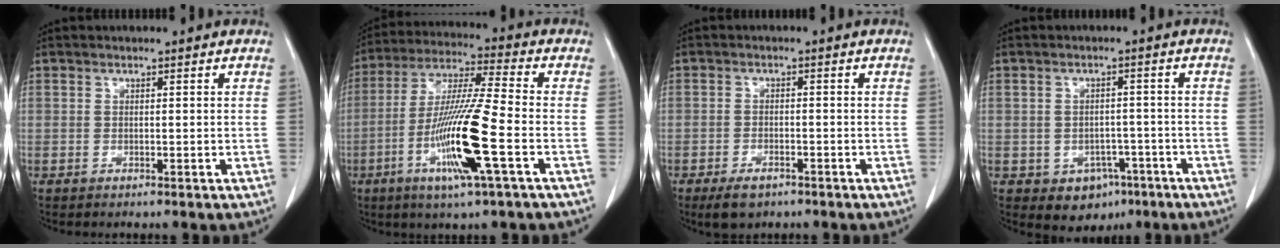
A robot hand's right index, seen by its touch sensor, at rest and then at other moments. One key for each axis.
{"total": 14.7, "fx": -4.8, "fy": -0.1, "fz": 13.9, "tx": -0.277, "ty": -0.016, "tz": -0.092}
{"total": 4.1, "fx": -2.8, "fy": 1.9, "fz": 2.3, "tx": -0.042, "ty": -0.004, "tz": -0.040}
{"total": 4.9, "fx": -2.4, "fy": 3.8, "fz": 2.1, "tx": -0.021, "ty": 0.005, "tz": -0.021}